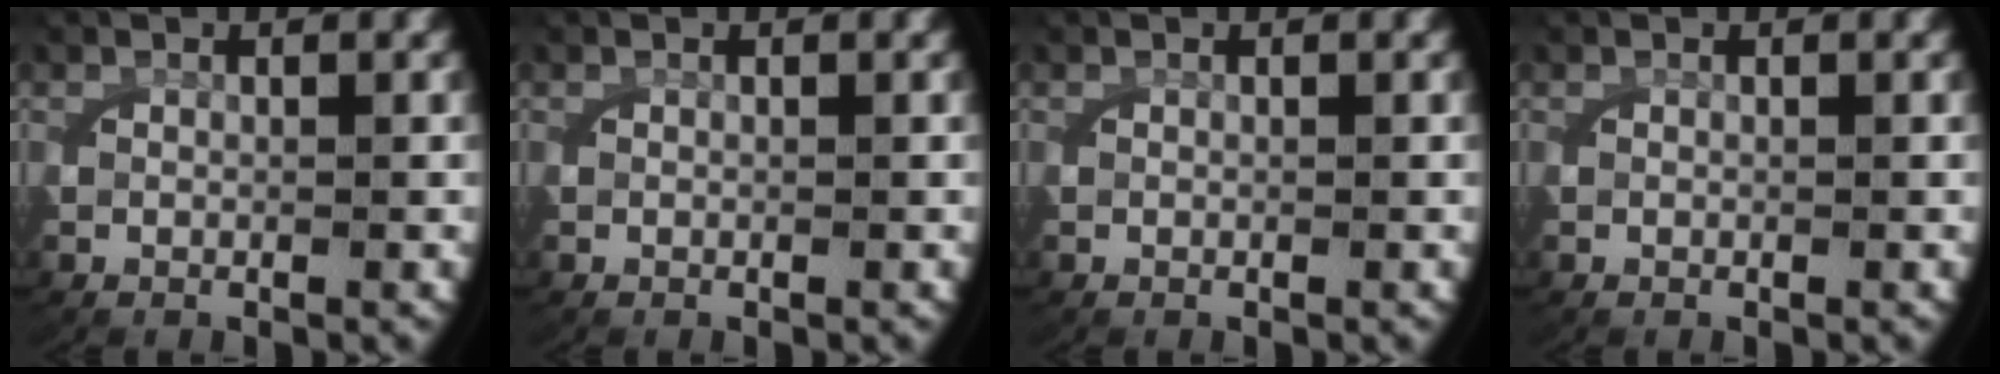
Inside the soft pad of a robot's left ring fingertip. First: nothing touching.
{"total": 0.0}
{"total": 0.0}
{"total": 0.0}